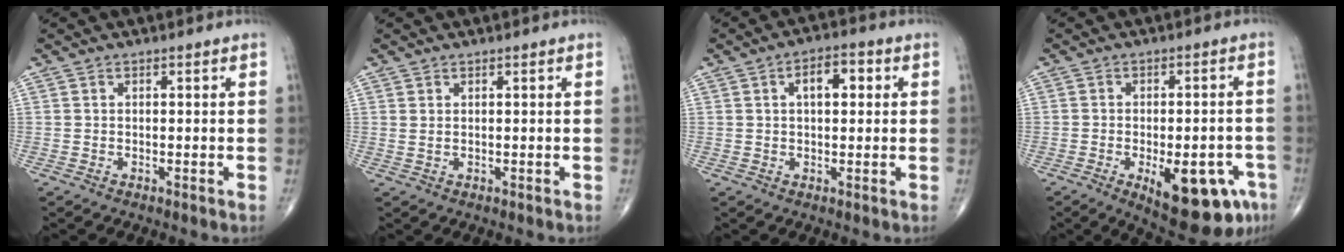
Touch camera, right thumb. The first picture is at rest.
{"total": 0.9, "force": [0.5, 0.2, 0.7], "torque": [-0.017, 0.002, 0.012]}
{"total": 5.7, "force": [1.5, 2.9, 4.7], "torque": [-0.058, 0.009, 0.018]}
{"total": 15.7, "force": [-6.6, 6.6, 12.6], "torque": [-0.123, 0.016, -0.072]}